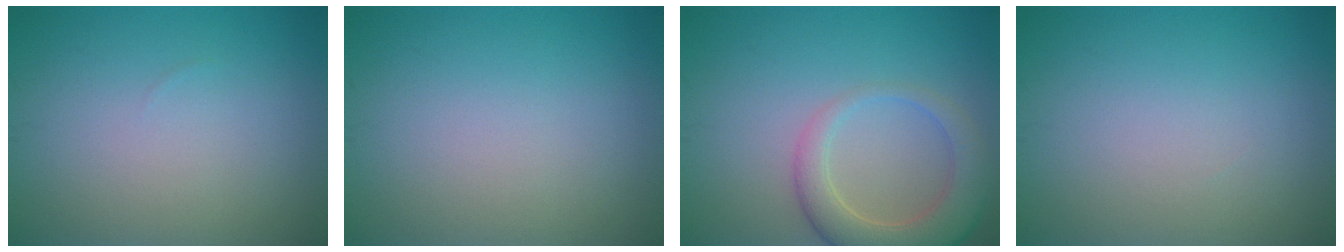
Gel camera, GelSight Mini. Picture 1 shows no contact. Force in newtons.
{"total": 0.0}
{"total": 5.2, "press": 5.2, "slide": 0.4}
{"total": 0.0}